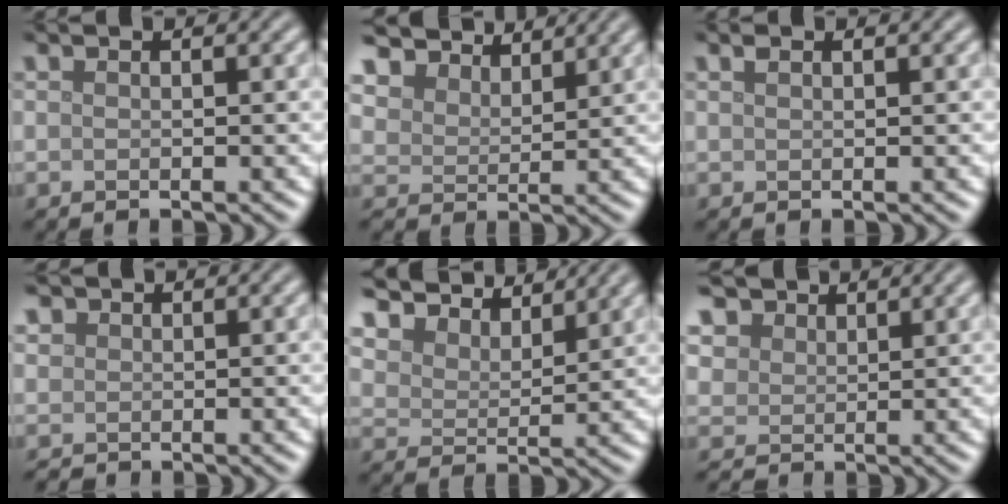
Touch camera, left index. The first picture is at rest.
{"total": 6.4, "force": [5.5, 2.7, 1.6], "torque": [-0.058, -0.015, 0.114]}
{"total": 0.8, "force": [0.5, 0.3, 0.5], "torque": [-0.010, 0.003, 0.010]}
{"total": 1.2, "force": [0.4, 1.1, -0.1], "torque": [0.004, -0.001, 0.008]}
{"total": 7.4, "force": [6.5, 2.4, 2.4], "torque": [-0.070, 0.008, 0.111]}
{"total": 4.1, "force": [2.8, 2.9, 0.9], "torque": [-0.041, -0.008, 0.057]}